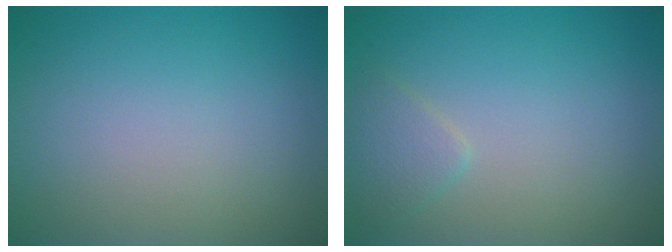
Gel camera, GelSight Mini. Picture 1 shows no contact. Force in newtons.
{"total": 1.6, "press": 1.6, "slide": 0.1}